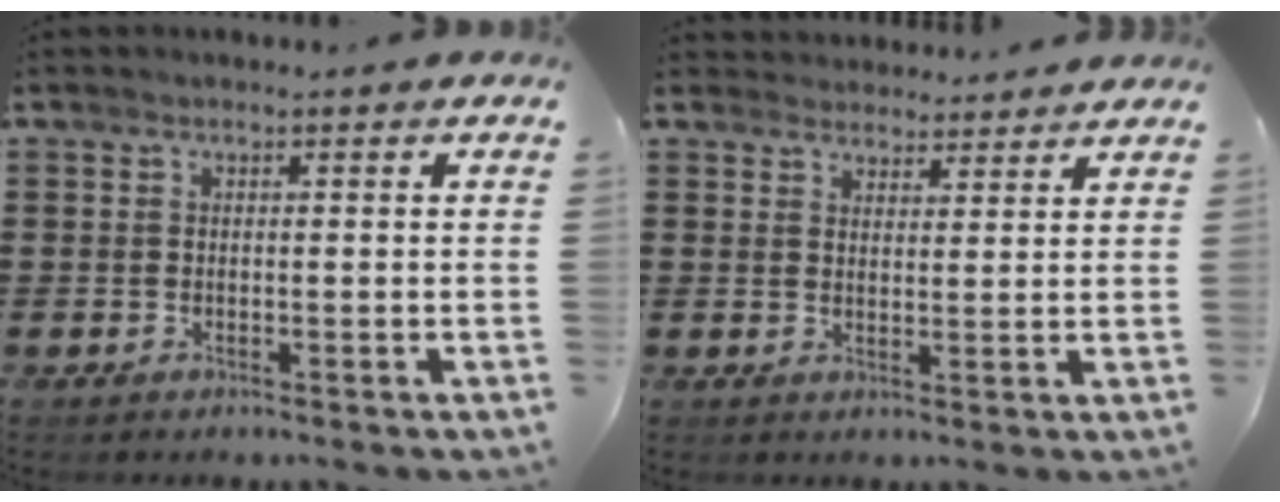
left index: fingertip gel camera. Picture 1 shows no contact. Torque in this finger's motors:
{"motor_torque": [0.08, -0.08, 0.35, 0.06]}